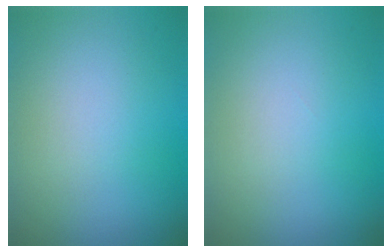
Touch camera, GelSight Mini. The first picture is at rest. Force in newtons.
{"total": 0.0}